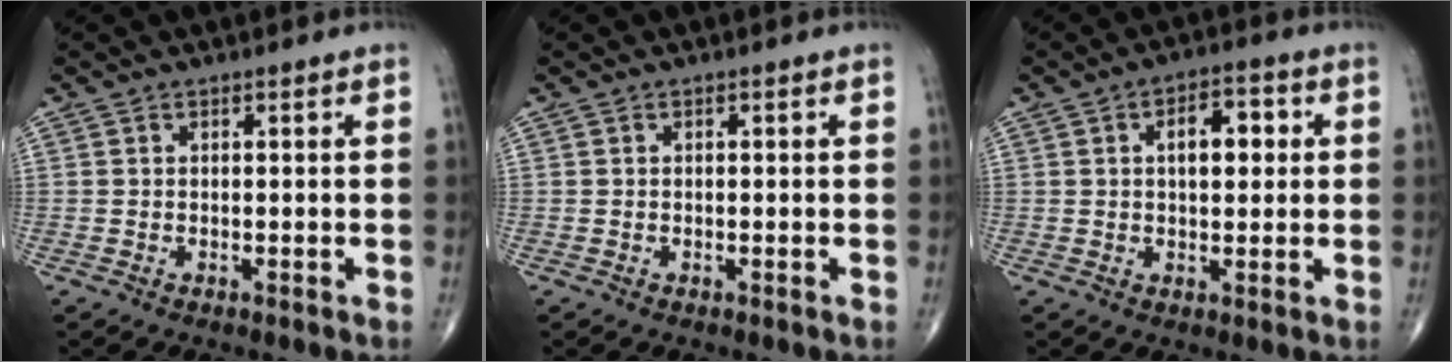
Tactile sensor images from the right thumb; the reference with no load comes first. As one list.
[{"total": 0.0}, {"total": 7.3, "force": [1.4, 3.8, 6.0], "torque": [-0.070, 0.009, 0.017]}]